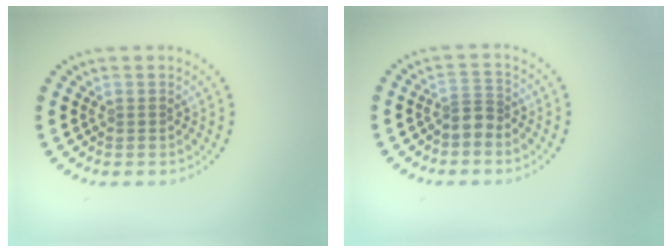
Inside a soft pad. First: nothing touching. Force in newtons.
{"total": 2.0, "press": 1.5, "slide": 1.3}